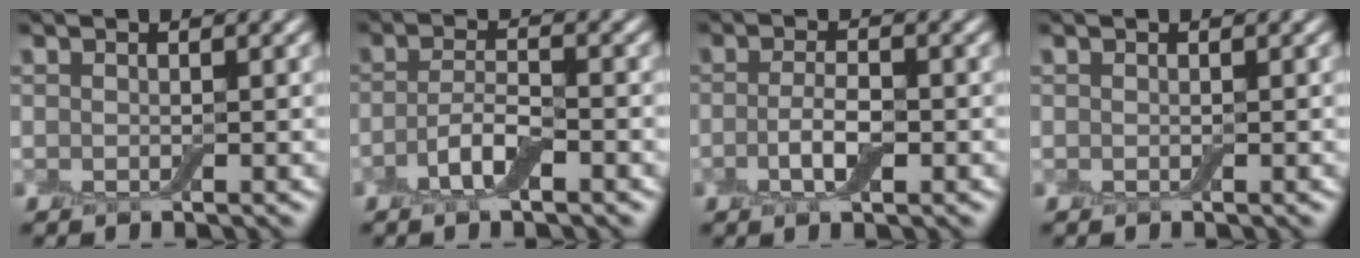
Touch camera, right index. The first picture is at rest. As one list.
[{"total": 3.0, "force": [-1.3, 1.0, 2.6], "torque": [-0.054, 0.003, -0.032]}, {"total": 2.8, "force": [-0.7, 1.0, 2.5], "torque": [-0.053, -0.002, -0.016]}, {"total": 0.0}]